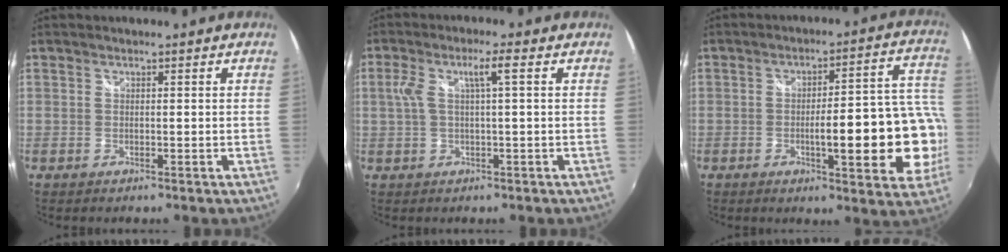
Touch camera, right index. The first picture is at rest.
{"total": 5.1, "force": [0.9, 0.2, 5.0], "torque": [-0.100, 0.005, 0.023]}
{"total": 16.5, "force": [-4.3, 3.6, 15.5], "torque": [-0.206, 0.008, -0.053]}